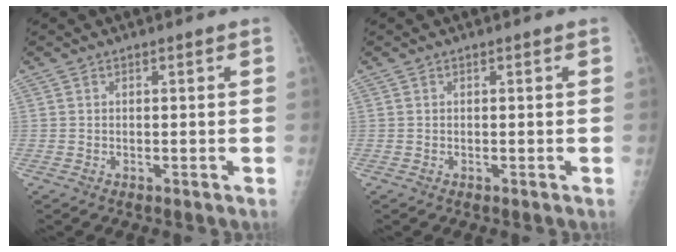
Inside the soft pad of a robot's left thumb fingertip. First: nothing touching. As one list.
[{"total": 0.0}]